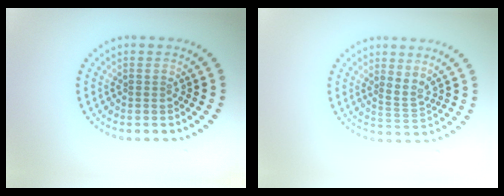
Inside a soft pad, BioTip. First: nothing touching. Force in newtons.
{"total": 1.7, "press": 1.2, "slide": 1.2}